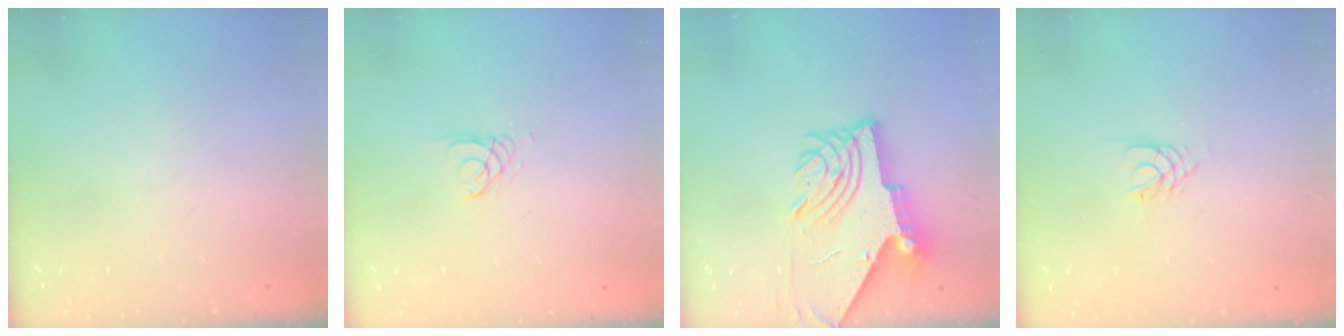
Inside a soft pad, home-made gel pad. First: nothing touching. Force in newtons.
{"total": 1.3, "press": 1.3, "slide": 0.1}
{"total": 10.9, "press": 10.8, "slide": 1.2}
{"total": 3.0, "press": 2.9, "slide": 0.4}